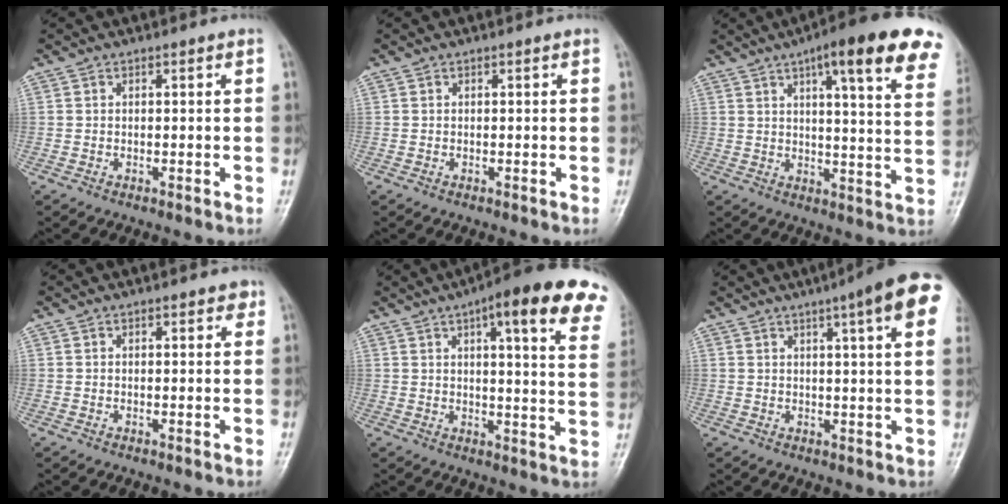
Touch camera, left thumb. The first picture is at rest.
{"total": 0.0}
{"total": 20.7, "force": [12.2, 3.9, 16.3], "torque": [-0.200, -0.028, 0.144]}
{"total": 1.8, "force": [0.9, 0.9, 1.3], "torque": [-0.007, 0.000, 0.008]}
{"total": 20.6, "force": [11.8, 4.5, 16.3], "torque": [-0.194, -0.024, 0.134]}
{"total": 14.7, "force": [7.1, 2.3, 12.6], "torque": [-0.158, 0.000, 0.081]}